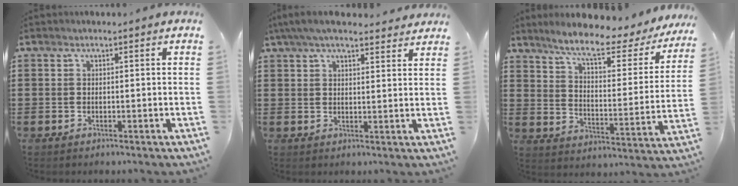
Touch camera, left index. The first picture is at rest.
{"total": 5.4, "force": [4.5, 1.1, 2.7], "torque": [-0.064, -0.007, 0.084]}
{"total": 8.9, "force": [6.8, 1.2, 5.6], "torque": [-0.119, -0.038, 0.107]}